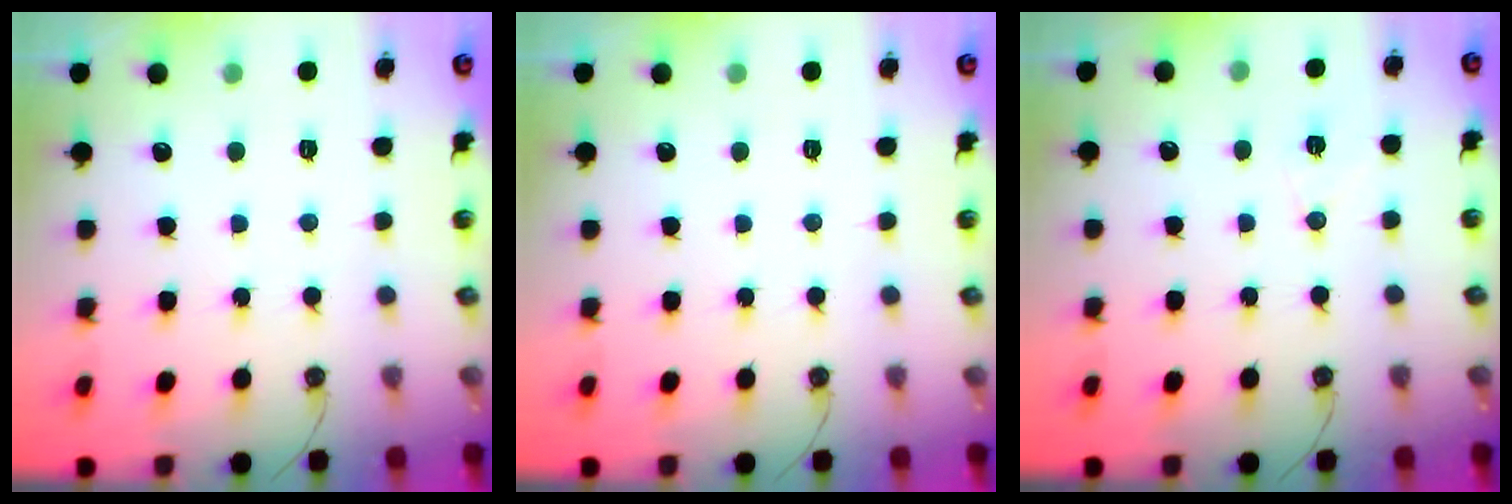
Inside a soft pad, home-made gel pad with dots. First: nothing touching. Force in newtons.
{"total": 0.0}
{"total": 6.1, "press": 4.9, "slide": 3.6}